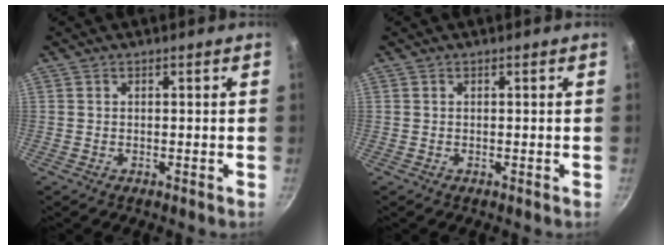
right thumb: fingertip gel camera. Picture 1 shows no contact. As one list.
[{"total": 0.0}]